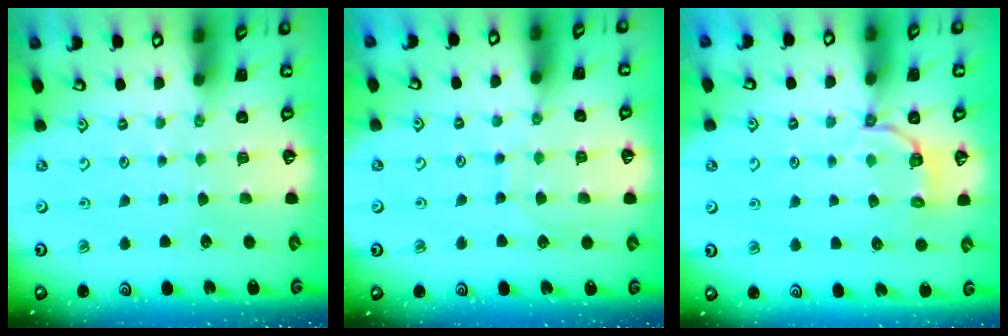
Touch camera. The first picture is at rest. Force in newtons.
{"total": 6.6, "press": 6.6, "slide": 0.6}
{"total": 3.5, "press": 2.9, "slide": 2.0}